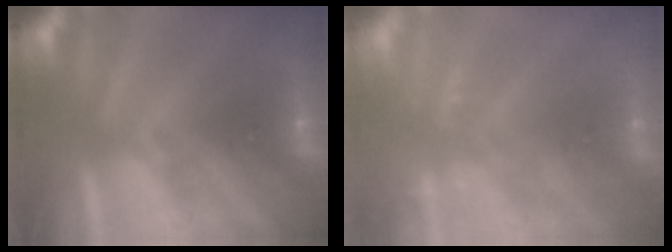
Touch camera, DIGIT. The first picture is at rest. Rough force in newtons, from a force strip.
{"total": 2.3}